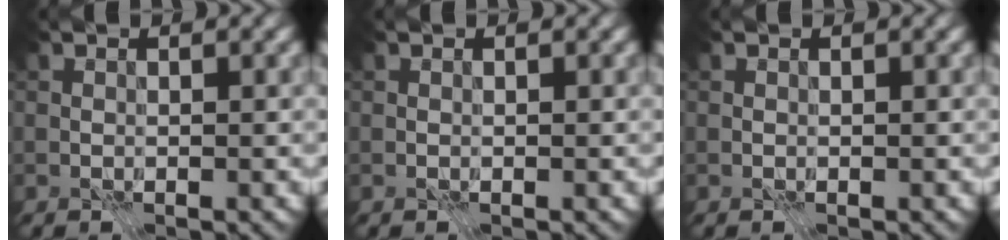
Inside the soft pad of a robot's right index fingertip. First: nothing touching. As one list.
[{"total": 0.0}, {"total": 0.0}]